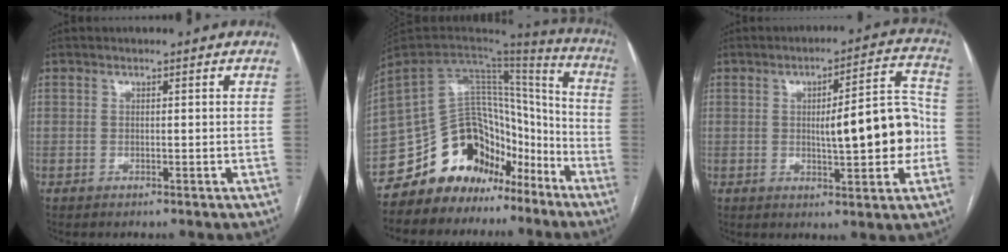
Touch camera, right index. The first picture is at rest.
{"total": 17.2, "force": [-11.7, 10.5, 6.8], "torque": [-0.110, 0.089, -0.192]}
{"total": 11.9, "force": [-1.0, 2.5, 11.5], "torque": [-0.155, 0.025, -0.007]}